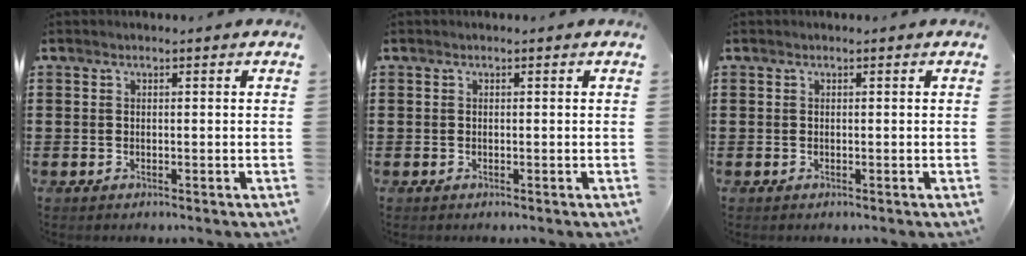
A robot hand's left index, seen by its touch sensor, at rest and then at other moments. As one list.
[{"total": 0.0}, {"total": 0.0}]